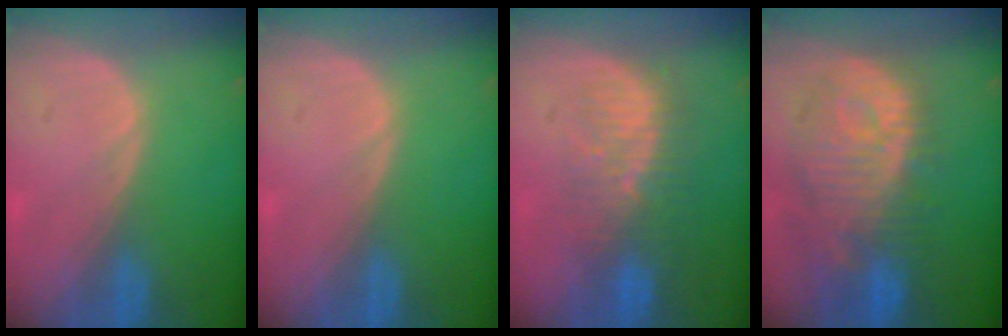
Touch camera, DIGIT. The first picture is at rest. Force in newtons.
{"total": 0.0}
{"total": 8.7, "press": 8.0, "slide": 3.6}
{"total": 12.3, "press": 11.0, "slide": 5.4}